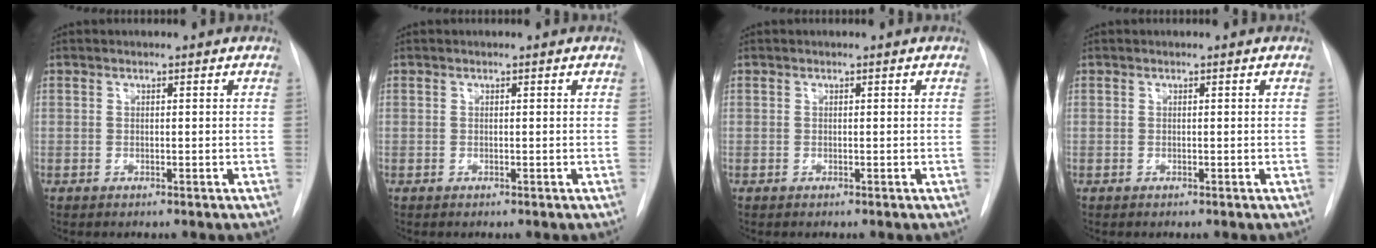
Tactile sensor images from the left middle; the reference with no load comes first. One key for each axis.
{"total": 0.0}
{"total": 0.0}
{"total": 0.0}